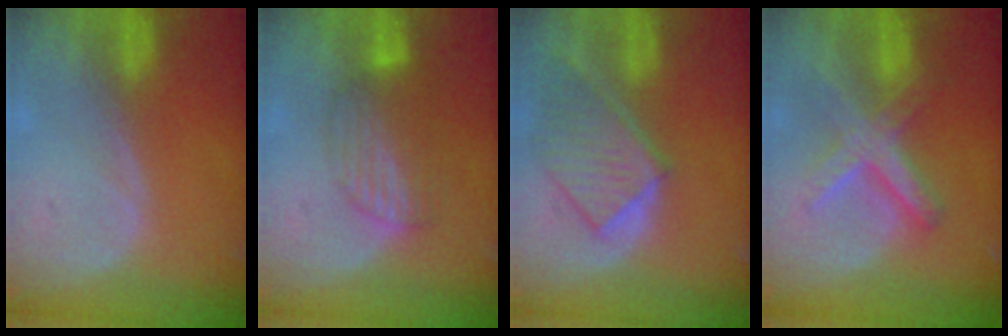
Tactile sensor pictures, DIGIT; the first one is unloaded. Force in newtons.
{"total": 6.7, "press": 6.1, "slide": 2.8}
{"total": 8.5, "press": 7.8, "slide": 3.5}
{"total": 7.2, "press": 7.2, "slide": 0.4}